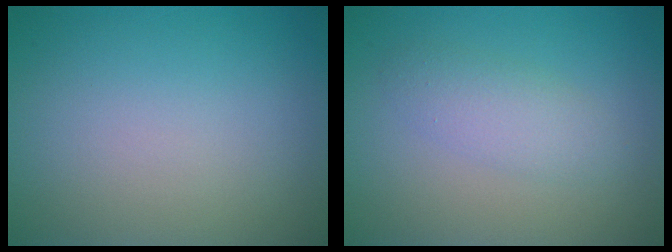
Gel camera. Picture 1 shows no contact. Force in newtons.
{"total": 2.4, "press": 2.4, "slide": 0.2}